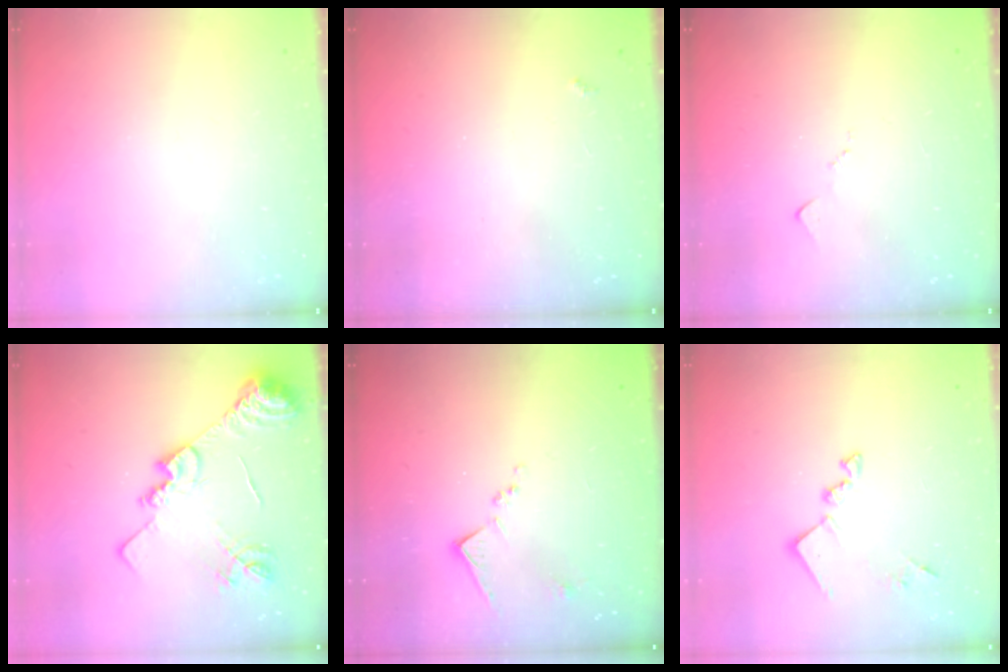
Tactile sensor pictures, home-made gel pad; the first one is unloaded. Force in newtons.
{"total": 2.1, "press": 2.1, "slide": 0.4}
{"total": 5.9, "press": 5.8, "slide": 0.8}
{"total": 18.3, "press": 18.2, "slide": 1.9}
{"total": 8.5, "press": 8.5, "slide": 0.3}
{"total": 11.7, "press": 11.6, "slide": 0.3}